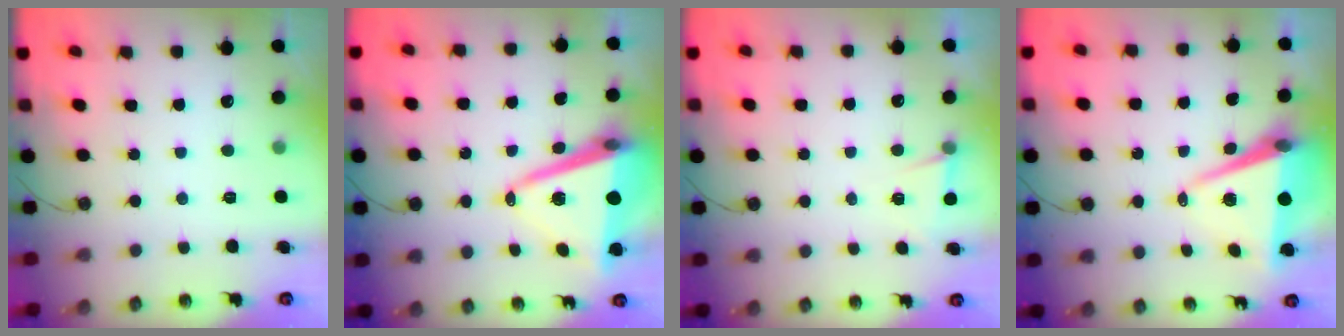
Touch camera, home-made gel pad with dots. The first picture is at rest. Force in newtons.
{"total": 14.7, "press": 14.2, "slide": 3.9}
{"total": 3.6, "press": 1.9, "slide": 3.1}
{"total": 8.5, "press": 7.3, "slide": 4.3}